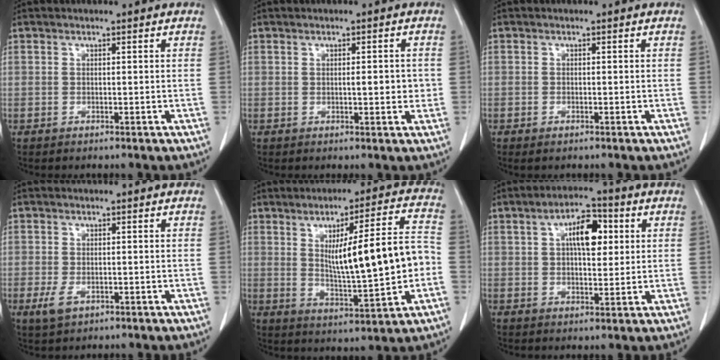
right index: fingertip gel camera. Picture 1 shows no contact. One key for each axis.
{"total": 2.8, "fx": -0.1, "fy": 1.0, "fz": 2.6, "tx": -0.040, "ty": 0.001, "tz": 0.001}
{"total": 1.0, "fx": -0.7, "fy": 0.3, "fz": 0.7, "tx": -0.013, "ty": -0.001, "tz": -0.007}
{"total": 3.1, "fx": -1.3, "fy": 1.7, "fz": 2.2, "tx": -0.048, "ty": -0.002, "tz": -0.015}
{"total": 14.5, "fx": 0.0, "fy": 1.6, "fz": 14.4, "tx": -0.221, "ty": 0.009, "tz": 0.009}
{"total": 7.7, "fx": 2.0, "fy": 3.4, "fz": 6.6, "tx": -0.109, "ty": 0.019, "tz": 0.031}